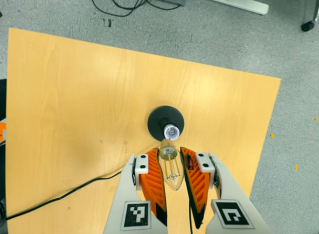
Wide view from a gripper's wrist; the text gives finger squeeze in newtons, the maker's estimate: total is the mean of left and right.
{"total": 23.4, "left": 26.2, "right": 20.7}